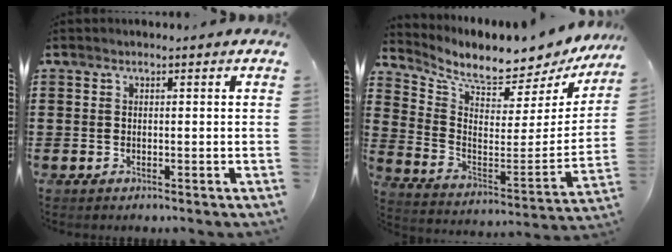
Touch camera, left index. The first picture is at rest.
{"total": 6.8, "force": [6.2, 0.6, 2.7], "torque": [-0.072, -0.073, 0.096]}